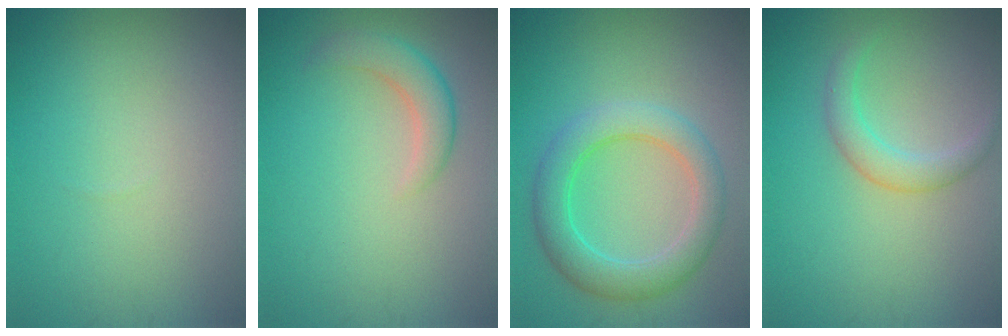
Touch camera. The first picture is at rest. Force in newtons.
{"total": 2.7, "press": 2.7, "slide": 0.2}
{"total": 5.0, "press": 5.0, "slide": 0.1}
{"total": 2.4, "press": 2.4, "slide": 0.1}